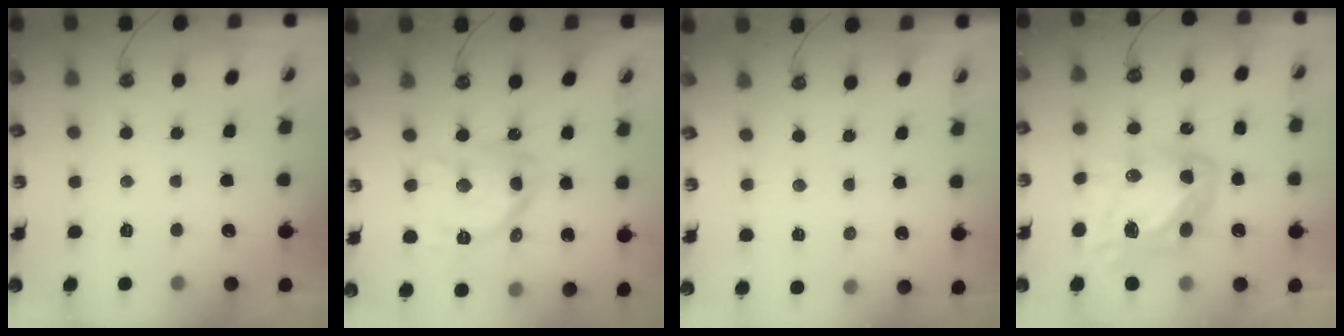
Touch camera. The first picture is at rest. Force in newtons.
{"total": 15.0, "press": 14.9, "slide": 1.4}
{"total": 4.2, "press": 4.2, "slide": 0.5}
{"total": 18.0, "press": 17.9, "slide": 1.8}